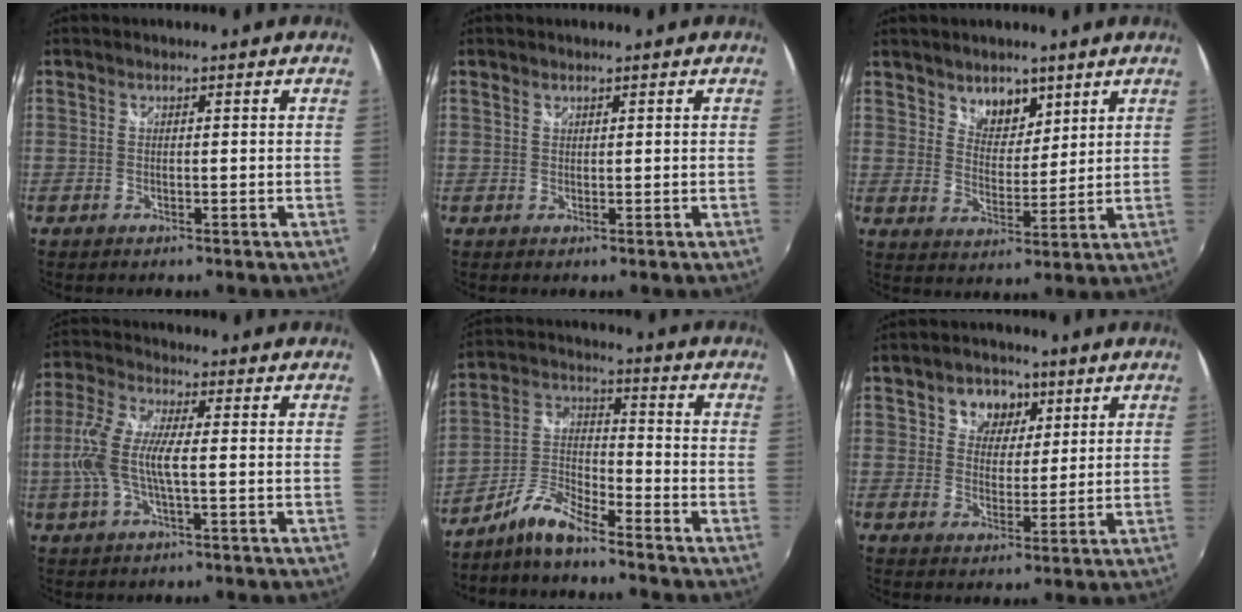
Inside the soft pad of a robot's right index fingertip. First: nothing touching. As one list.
[{"total": 0.5, "force": [0.4, 0.3, 0.1], "torque": [-0.001, 0.002, 0.007]}, {"total": 6.2, "force": [4.4, 3.9, 2.2], "torque": [-0.020, 0.000, 0.076]}, {"total": 10.2, "force": [-0.8, 2.9, 9.7], "torque": [-0.215, 0.004, -0.016]}, {"total": 7.6, "force": [-6.3, 1.4, 4.0], "torque": [-0.099, 0.021, -0.132]}, {"total": 7.0, "force": [3.1, 5.7, 2.8], "torque": [-0.047, 0.013, 0.049]}]